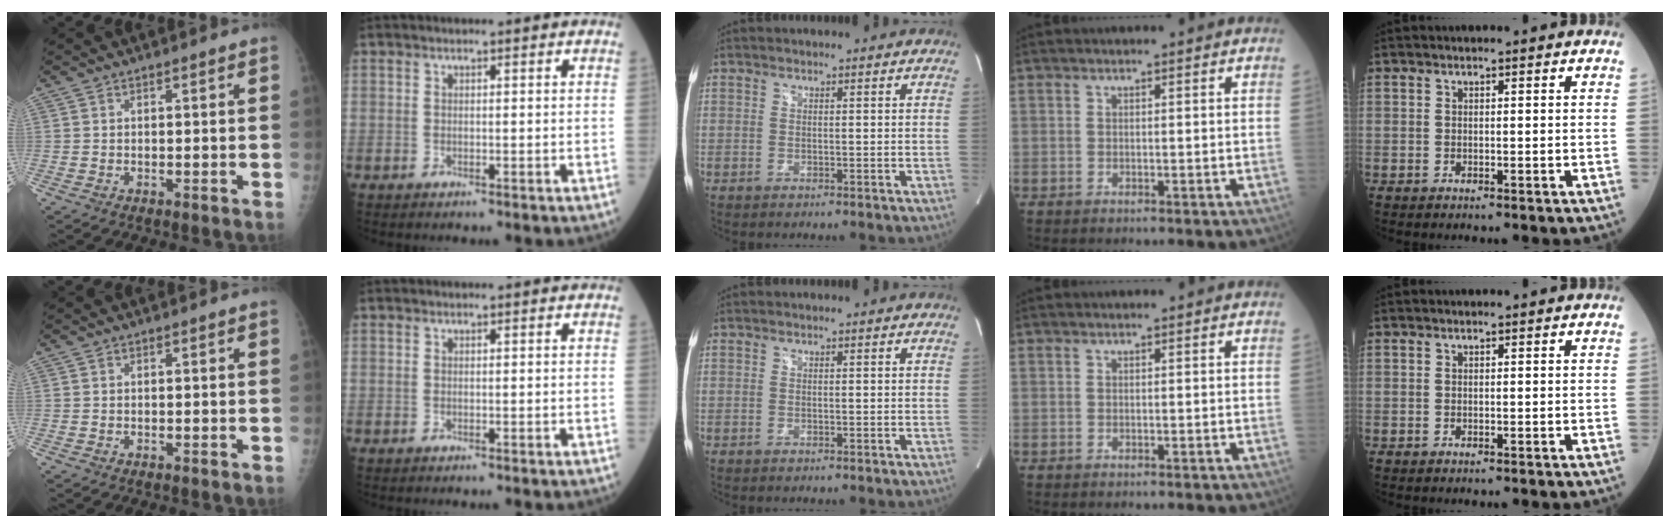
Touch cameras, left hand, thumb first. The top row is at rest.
{}